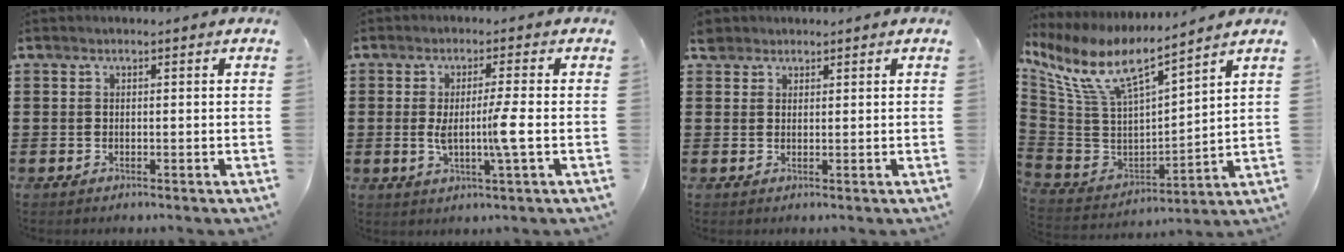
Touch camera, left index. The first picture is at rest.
{"total": 5.3, "force": [-0.6, -0.4, 5.2], "torque": [-0.099, -0.012, -0.016]}
{"total": 1.9, "force": [1.6, 1.1, 0.2], "torque": [-0.011, 0.006, 0.032]}
{"total": 10.7, "force": [7.0, 3.1, 7.4], "torque": [-0.175, -0.045, 0.122]}